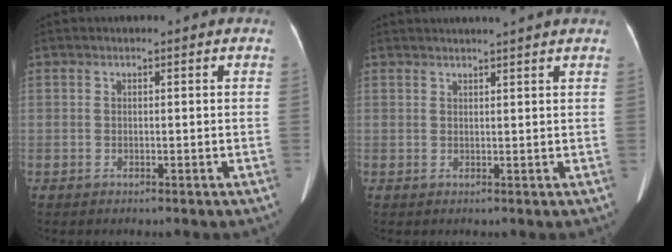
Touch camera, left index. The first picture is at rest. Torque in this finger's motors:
{"motor_torque": [0.09, -0.11, 0.07, 0.07]}